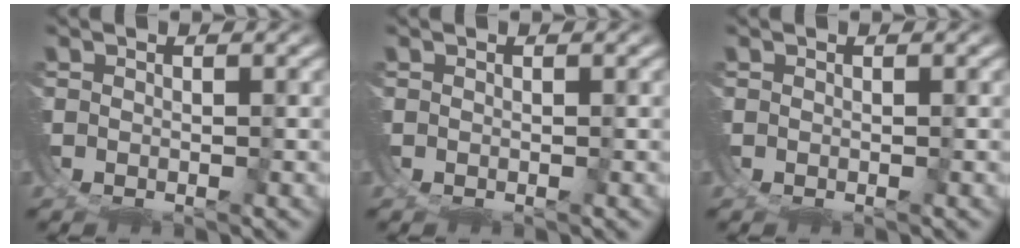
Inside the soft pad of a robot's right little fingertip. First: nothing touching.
{"total": 0.0}
{"total": 0.0}